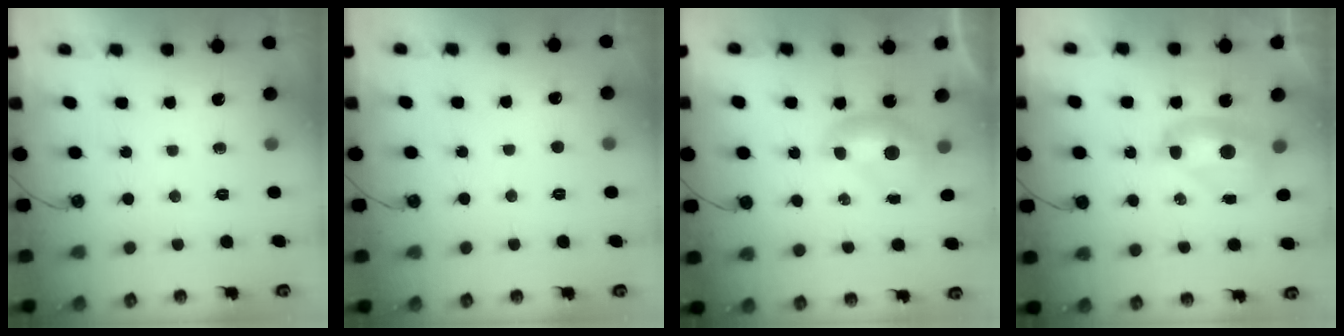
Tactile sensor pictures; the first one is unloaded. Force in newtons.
{"total": 2.7, "press": 2.7, "slide": 0.3}
{"total": 0.0}
{"total": 2.7, "press": 2.7, "slide": 0.1}